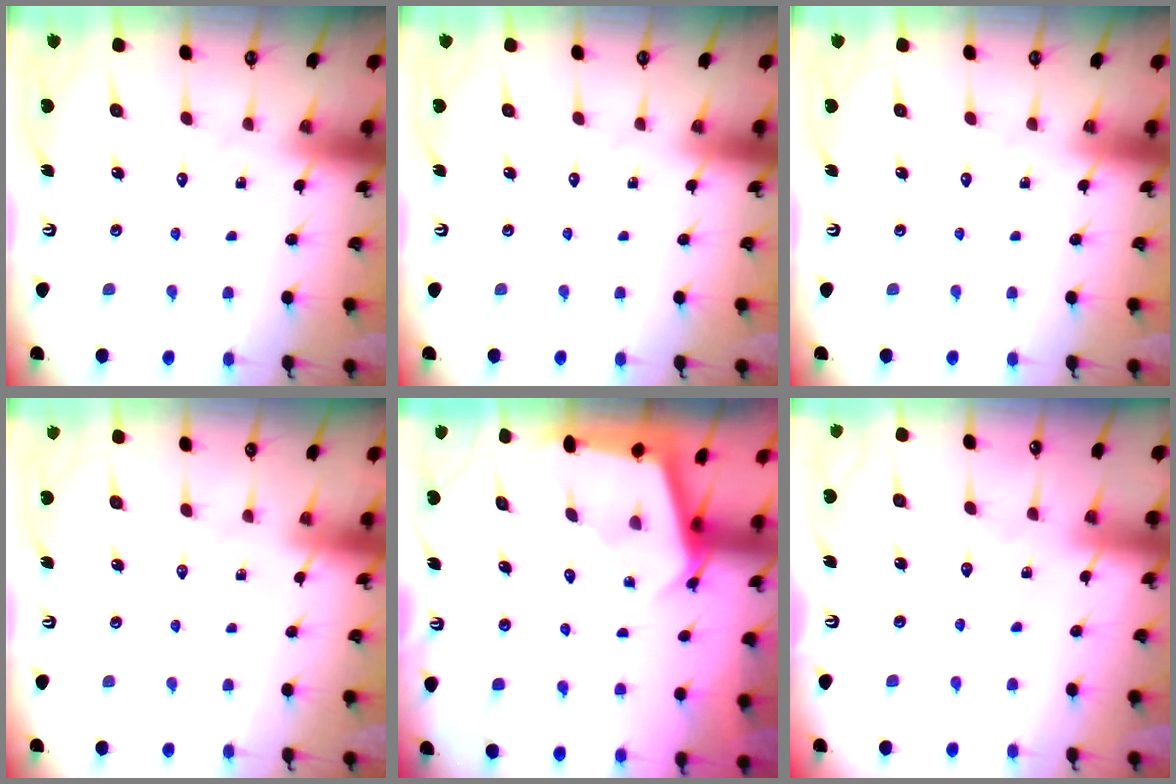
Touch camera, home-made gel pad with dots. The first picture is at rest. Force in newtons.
{"total": 0.0}
{"total": 0.0}
{"total": 0.6, "press": 0.5, "slide": 0.2}
{"total": 2.5, "press": 2.5, "slide": 0.4}
{"total": 2.9, "press": 2.9, "slide": 0.4}